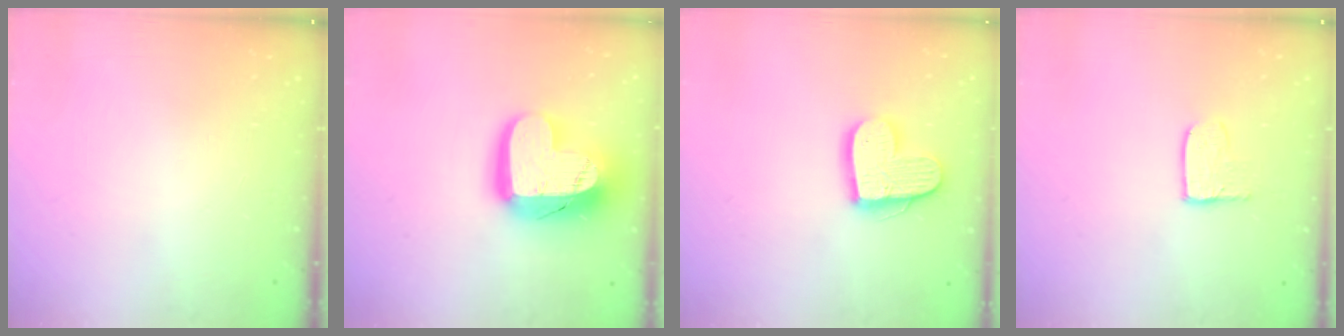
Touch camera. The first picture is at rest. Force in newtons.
{"total": 18.9, "press": 18.8, "slide": 1.7}
{"total": 14.1, "press": 14.0, "slide": 1.1}
{"total": 3.9, "press": 3.9, "slide": 0.4}